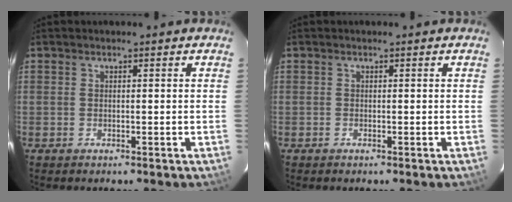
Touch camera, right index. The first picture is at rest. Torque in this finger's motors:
{"motor_torque": [0.01, 0.00, 0.00, -0.01]}